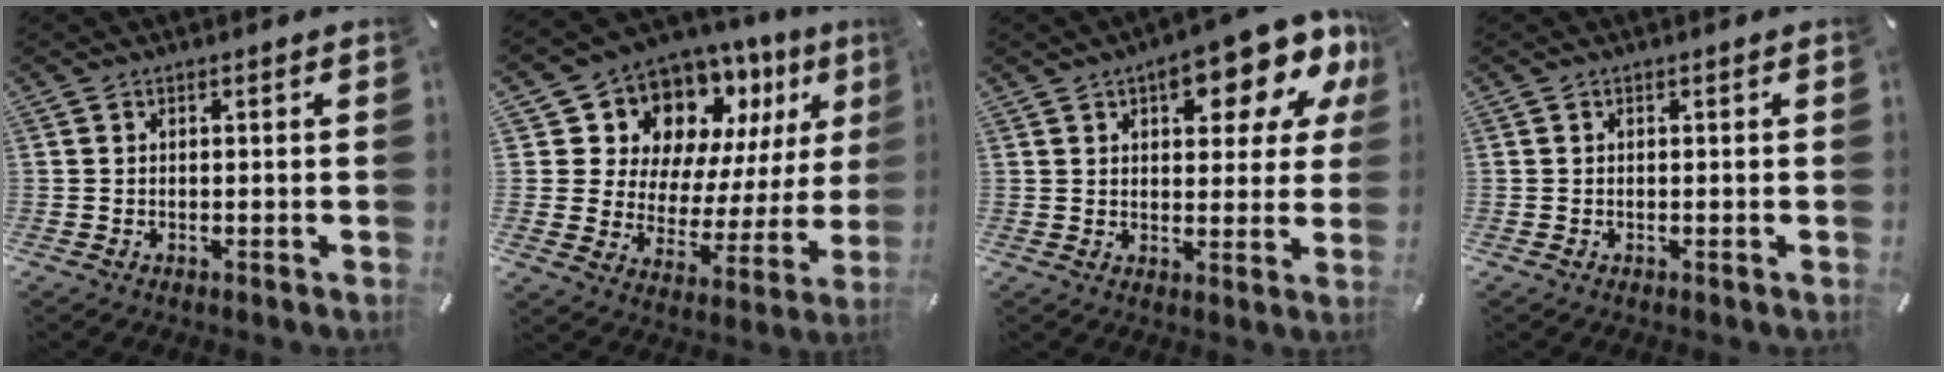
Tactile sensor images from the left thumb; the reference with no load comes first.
{"total": 11.7, "force": [9.0, 7.3, 2.1], "torque": [-0.045, -0.100, 0.160]}
{"total": 16.1, "force": [8.7, 7.0, 11.6], "torque": [-0.147, -0.048, 0.141]}
{"total": 0.0}